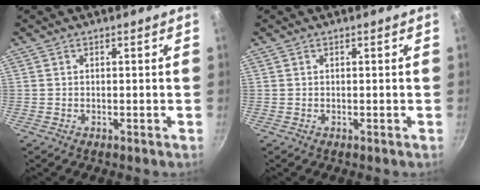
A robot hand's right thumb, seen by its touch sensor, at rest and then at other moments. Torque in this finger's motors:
{"motor_torque": [-0.05, 0.31, 0.70, 0.12, -0.01]}